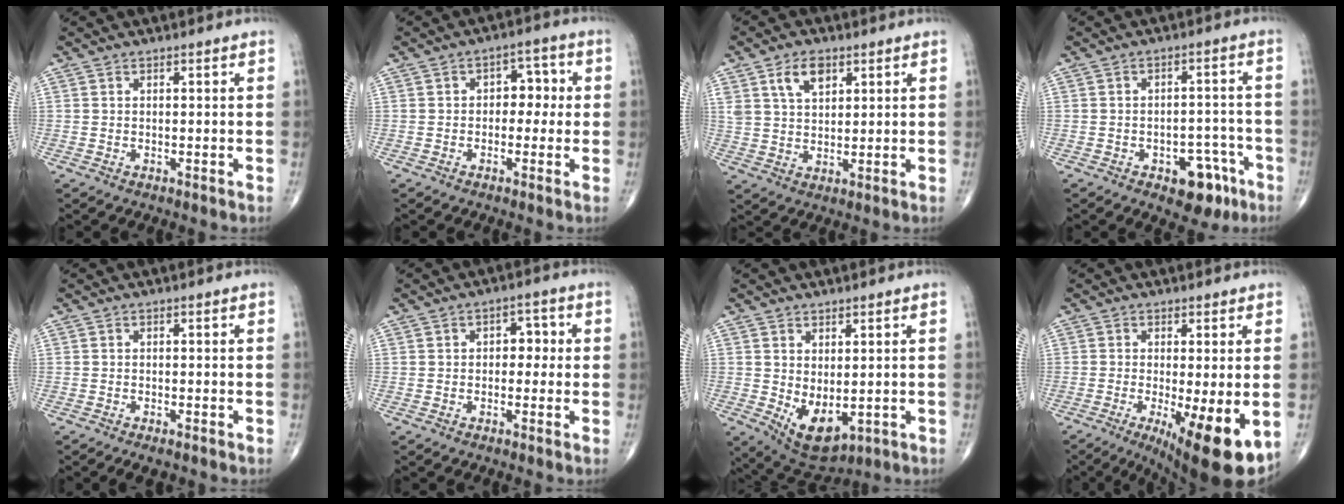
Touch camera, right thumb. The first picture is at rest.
{"total": 5.4, "force": [0.0, 3.8, 3.8], "torque": [-0.016, 0.018, -0.008]}
{"total": 6.7, "force": [3.4, 3.9, 4.2], "torque": [-0.063, -0.015, 0.066]}
{"total": 8.6, "force": [-4.5, 4.9, 5.4], "torque": [-0.037, 0.037, -0.055]}
{"total": 2.4, "force": [-1.9, 0.8, 1.4], "torque": [-0.021, 0.002, -0.027]}
{"total": 4.1, "force": [0.1, 2.8, 2.9], "torque": [-0.011, 0.012, -0.007]}
{"total": 8.0, "force": [-1.0, 4.4, 6.7], "torque": [-0.093, -0.010, 0.008]}
{"total": 13.2, "force": [-4.2, 3.3, 12.0], "torque": [-0.154, -0.022, -0.053]}